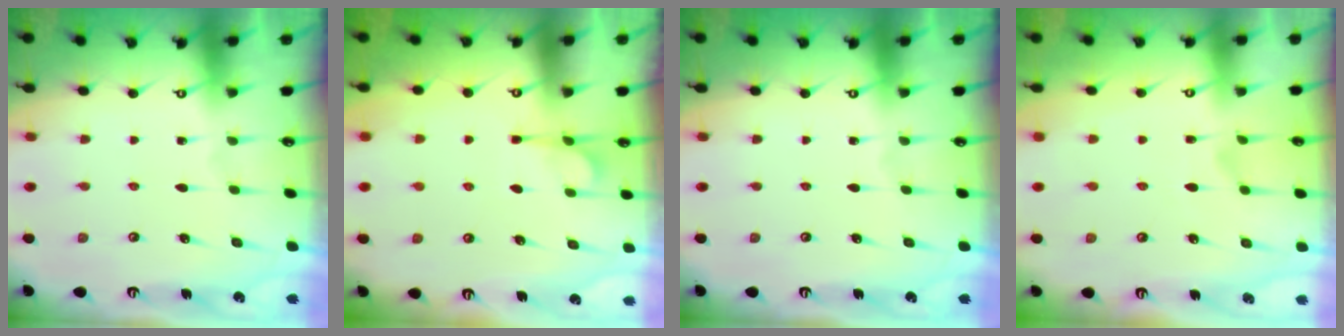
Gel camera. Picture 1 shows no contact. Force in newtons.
{"total": 2.8, "press": 2.4, "slide": 1.5}
{"total": 0.0}
{"total": 1.2, "press": 0.5, "slide": 1.1}